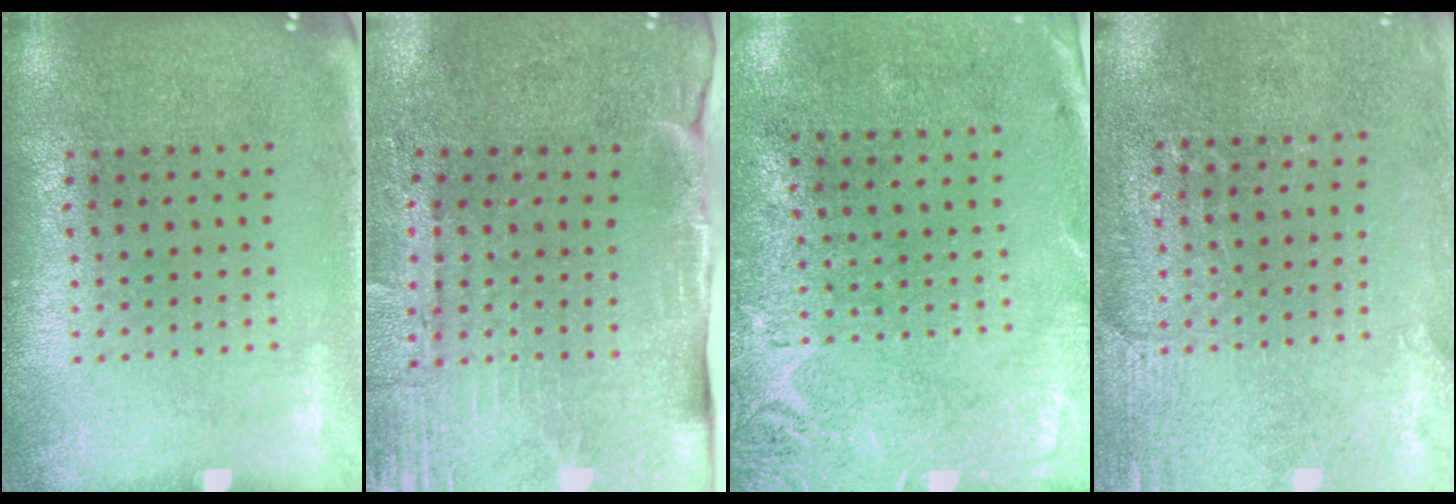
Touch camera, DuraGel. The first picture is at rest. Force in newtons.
{"total": 4.6, "press": 3.8, "slide": 2.6}
{"total": 2.7, "press": 2.2, "slide": 1.6}
{"total": 2.8, "press": 2.6, "slide": 1.0}